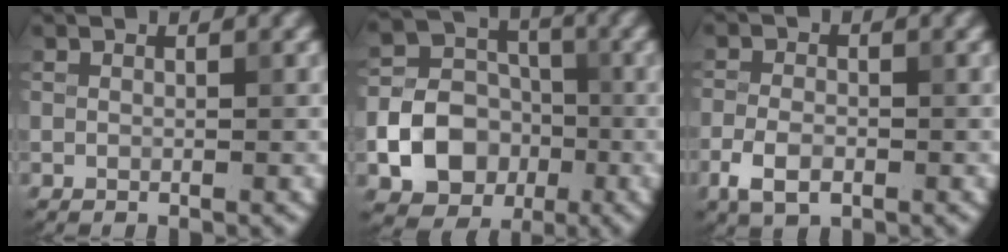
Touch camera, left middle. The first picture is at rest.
{"total": 7.8, "force": [-2.4, 6.3, 4.0], "torque": [-0.051, -0.006, -0.057]}
{"total": 3.3, "force": [-1.6, 1.9, 2.1], "torque": [-0.043, -0.003, -0.036]}